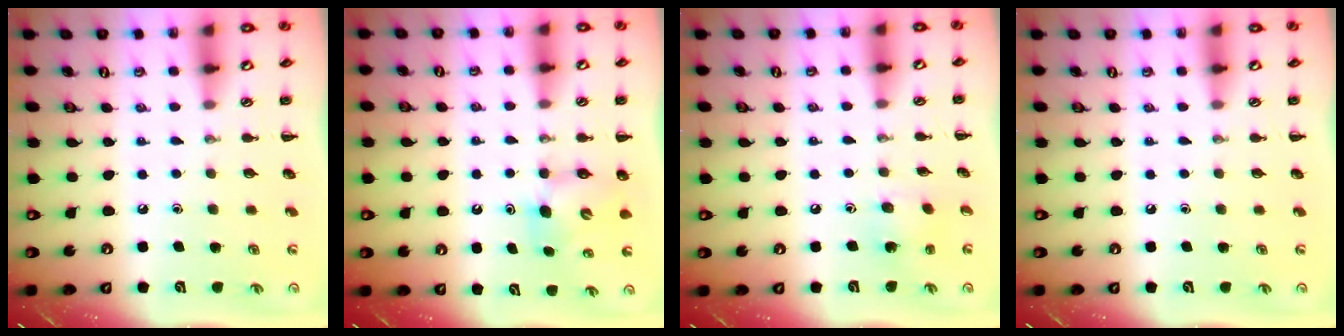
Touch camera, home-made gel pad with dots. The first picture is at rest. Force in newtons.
{"total": 6.2, "press": 6.1, "slide": 0.7}
{"total": 2.5, "press": 2.5, "slide": 0.6}
{"total": 0.0}